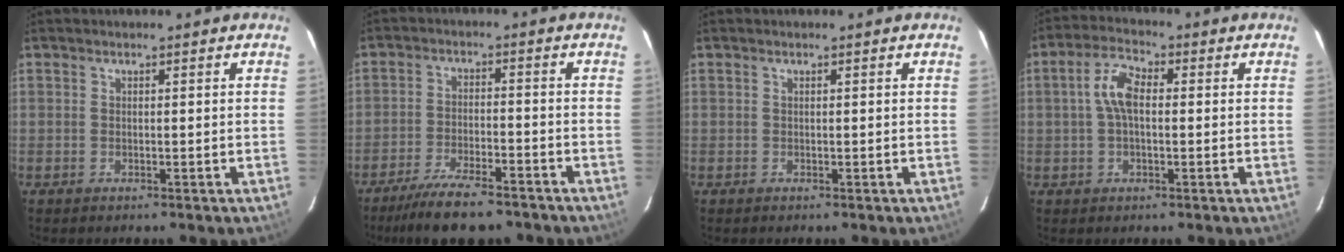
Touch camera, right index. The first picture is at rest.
{"total": 12.1, "force": [-10.0, 3.0, 6.1], "torque": [-0.137, -0.018, -0.162]}
{"total": 0.0}
{"total": 6.0, "force": [0.3, 2.9, 5.2], "torque": [-0.108, 0.017, 0.006]}